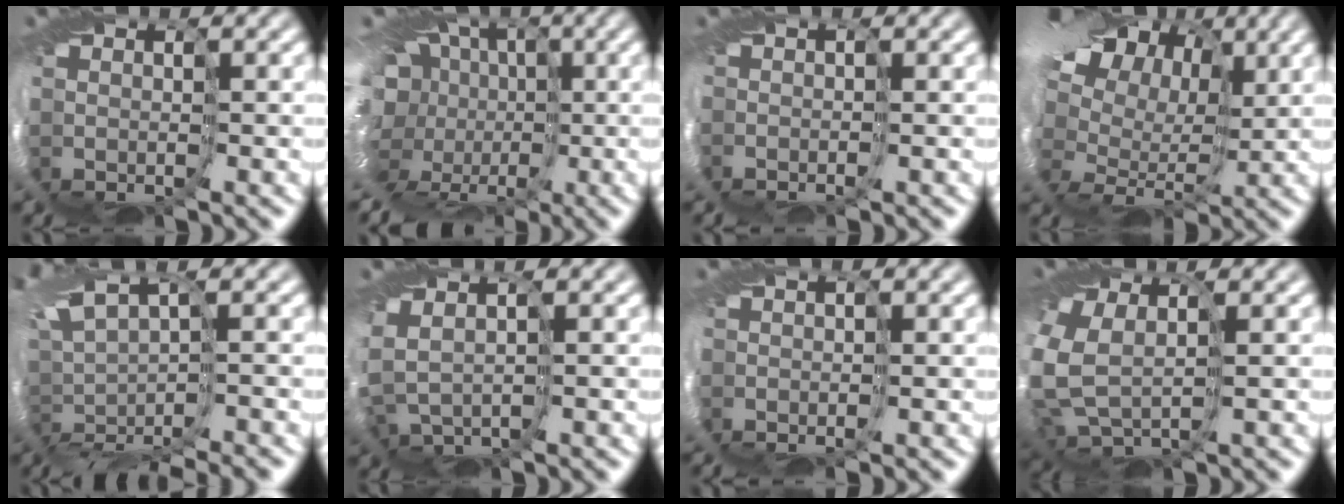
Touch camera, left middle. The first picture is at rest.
{"total": 9.5, "force": [-0.7, 7.7, 5.5], "torque": [-0.111, -0.002, -0.013]}
{"total": 0.9, "force": [-0.5, -0.2, 0.7], "torque": [-0.003, -0.002, -0.012]}
{"total": 15.6, "force": [7.1, 10.1, 9.6], "torque": [-0.210, 0.066, 0.093]}
{"total": 7.4, "force": [-1.4, 1.9, 7.0], "torque": [-0.117, -0.001, 0.012]}
{"total": 3.0, "force": [0.1, 1.9, 2.3], "torque": [-0.062, -0.003, 0.008]}
{"total": 1.2, "force": [-0.4, -0.5, 1.0], "torque": [-0.008, 0.000, -0.013]}
{"total": 6.9, "force": [-0.2, 4.6, 5.2], "torque": [-0.180, -0.025, 0.000]}